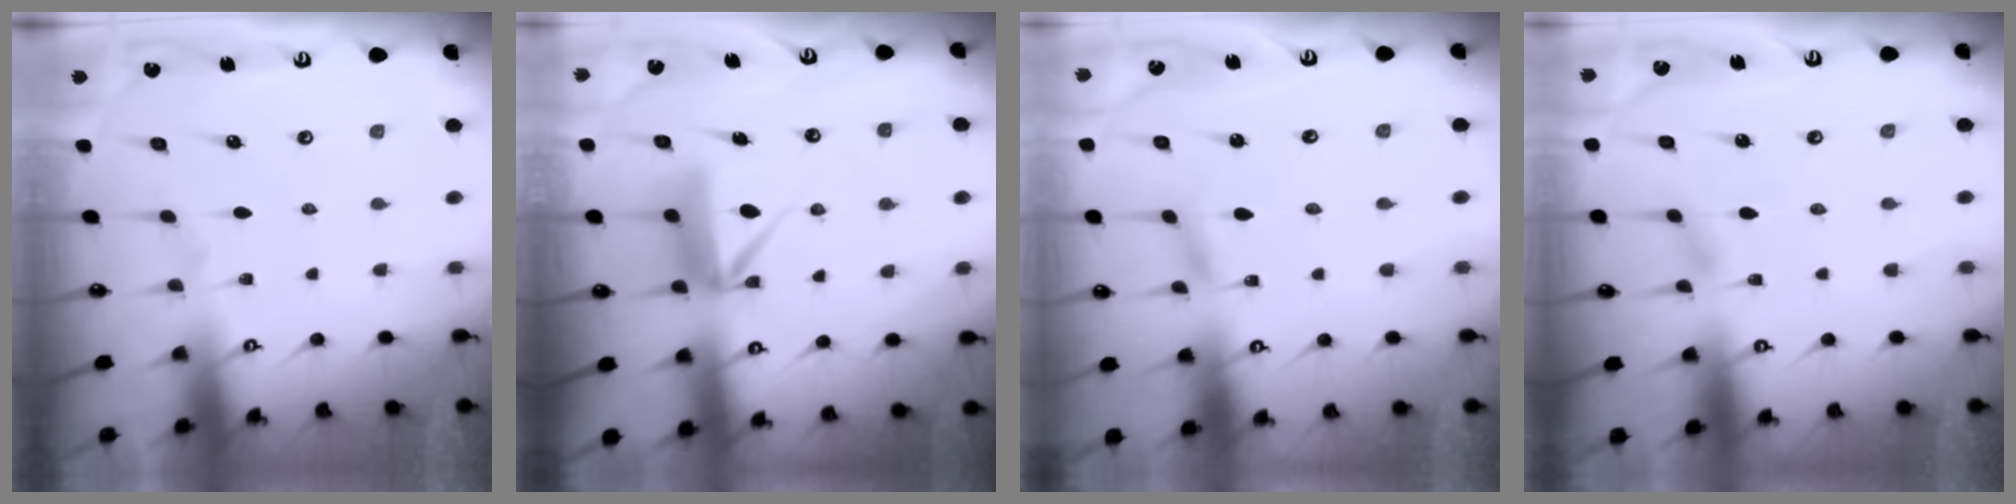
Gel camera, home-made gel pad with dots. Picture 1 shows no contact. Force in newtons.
{"total": 10.1, "press": 10.1, "slide": 0.6}
{"total": 2.5, "press": 2.5, "slide": 0.2}
{"total": 2.7, "press": 2.7, "slide": 0.3}